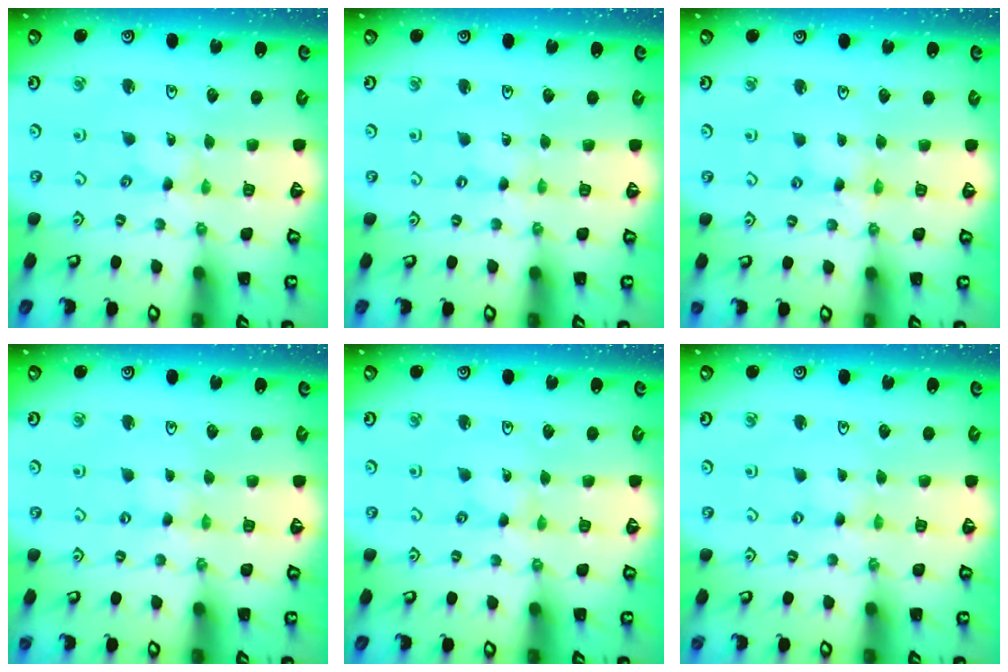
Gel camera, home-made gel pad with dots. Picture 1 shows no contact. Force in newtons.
{"total": 0.0}
{"total": 4.1, "press": 4.1, "slide": 0.4}
{"total": 1.5, "press": 1.5, "slide": 0.2}
{"total": 0.0}
{"total": 0.0}